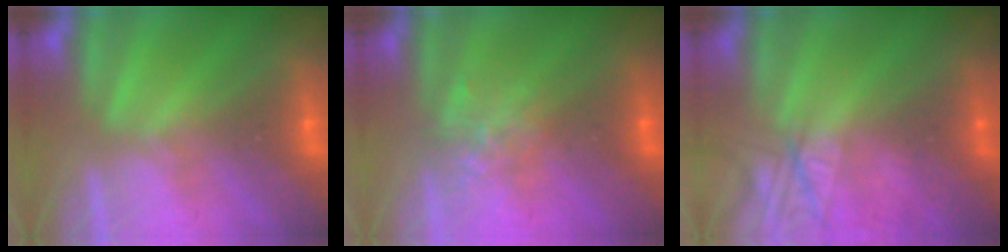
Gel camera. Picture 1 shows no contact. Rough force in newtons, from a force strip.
{"total": 3.9}
{"total": 2.3}